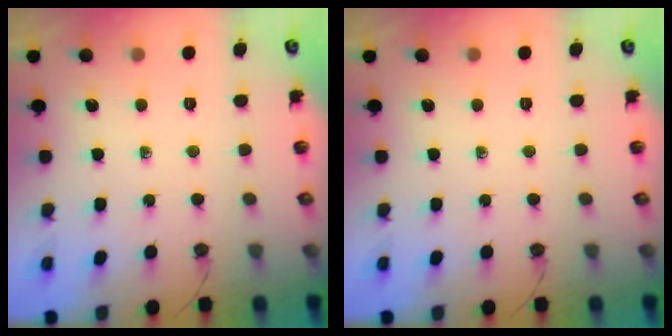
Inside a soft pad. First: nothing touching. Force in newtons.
{"total": 0.0}